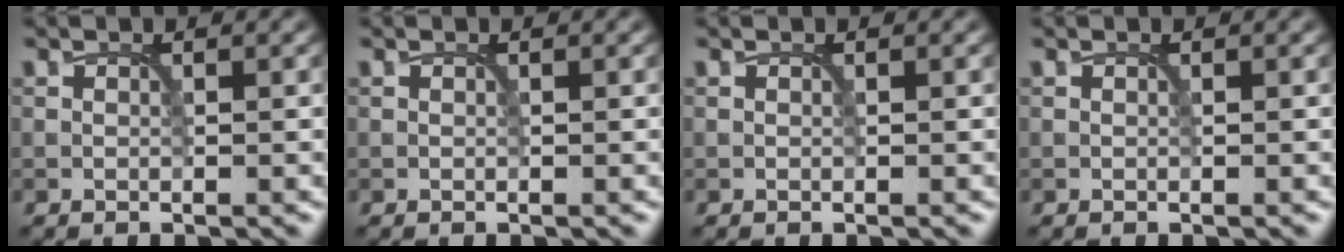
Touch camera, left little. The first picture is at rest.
{"total": 0.0}
{"total": 0.0}
{"total": 0.0}